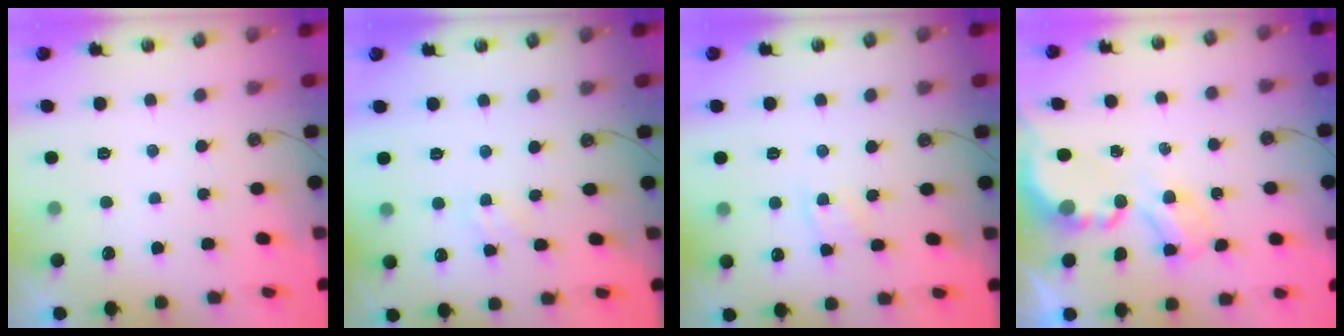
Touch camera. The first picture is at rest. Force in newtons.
{"total": 1.0, "press": 1.0, "slide": 0.2}
{"total": 6.1, "press": 6.1, "slide": 0.8}
{"total": 4.9, "press": 4.9, "slide": 0.3}